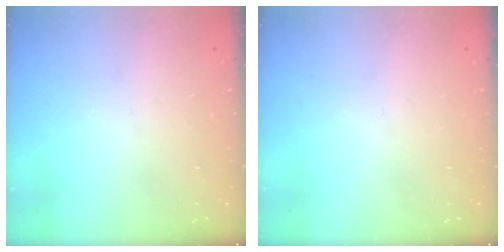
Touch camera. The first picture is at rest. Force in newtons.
{"total": 0.0}